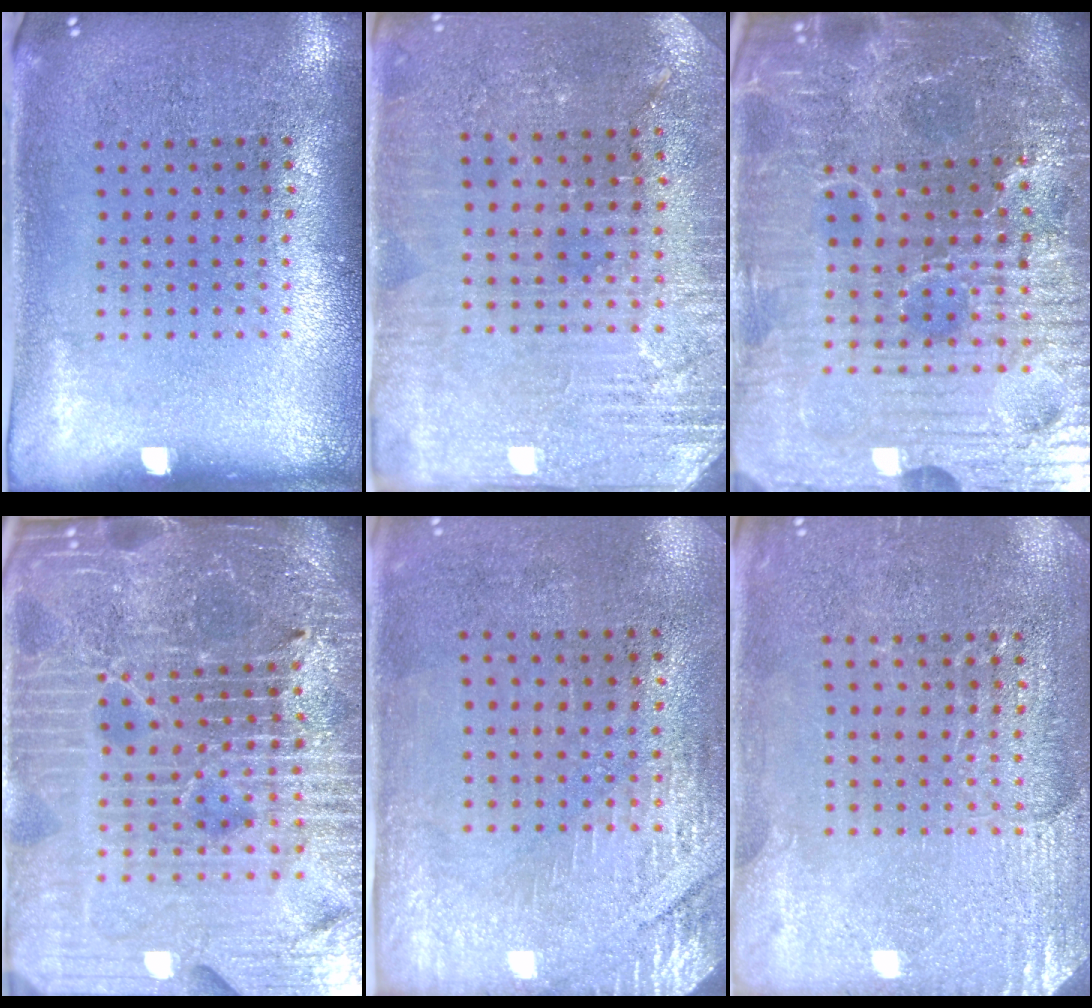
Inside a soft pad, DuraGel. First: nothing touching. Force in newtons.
{"total": 2.9, "press": 2.9, "slide": 0.4}
{"total": 7.0, "press": 6.3, "slide": 3.1}
{"total": 7.2, "press": 6.3, "slide": 3.6}
{"total": 2.9, "press": 2.5, "slide": 1.5}
{"total": 2.8, "press": 2.7, "slide": 0.8}